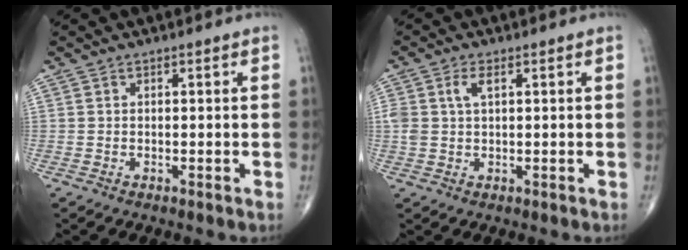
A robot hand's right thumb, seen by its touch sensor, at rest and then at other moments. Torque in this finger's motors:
{"motor_torque": [0.20, -0.09, 0.52, 0.18, 0.01]}